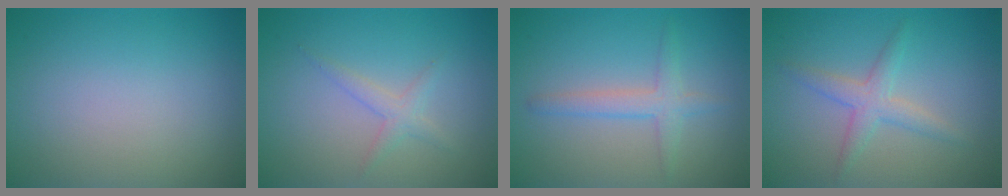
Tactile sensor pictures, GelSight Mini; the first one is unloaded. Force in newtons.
{"total": 1.6, "press": 1.6, "slide": 0.1}
{"total": 2.3, "press": 2.3, "slide": 0.1}
{"total": 2.4, "press": 2.4, "slide": 0.1}